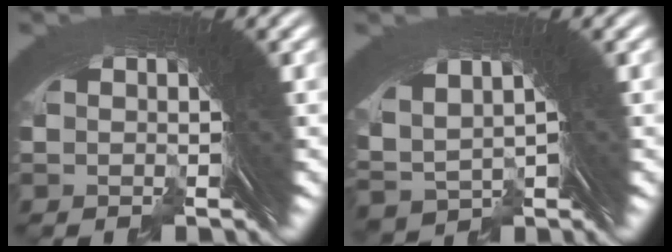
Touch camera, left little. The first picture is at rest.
{"total": 2.6, "force": [1.7, 0.7, 1.9], "torque": [-0.041, -0.006, 0.033]}